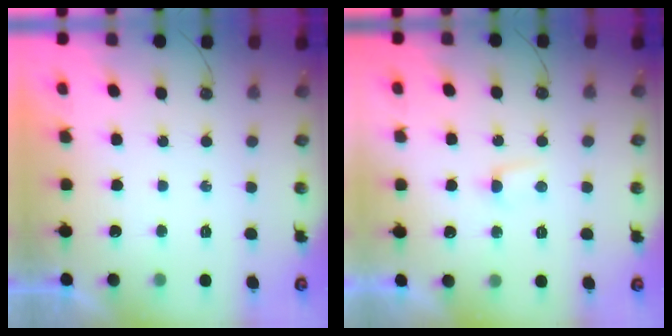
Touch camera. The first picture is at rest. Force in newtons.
{"total": 3.0, "press": 3.0, "slide": 0.3}